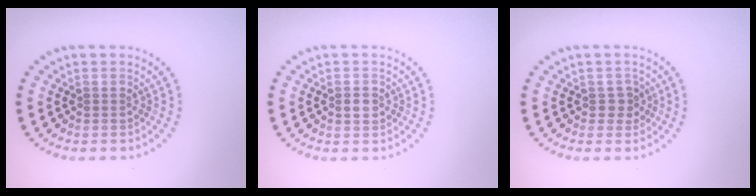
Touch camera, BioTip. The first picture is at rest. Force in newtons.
{"total": 1.0, "press": 1.0, "slide": 0.3}
{"total": 1.3, "press": 1.2, "slide": 0.6}